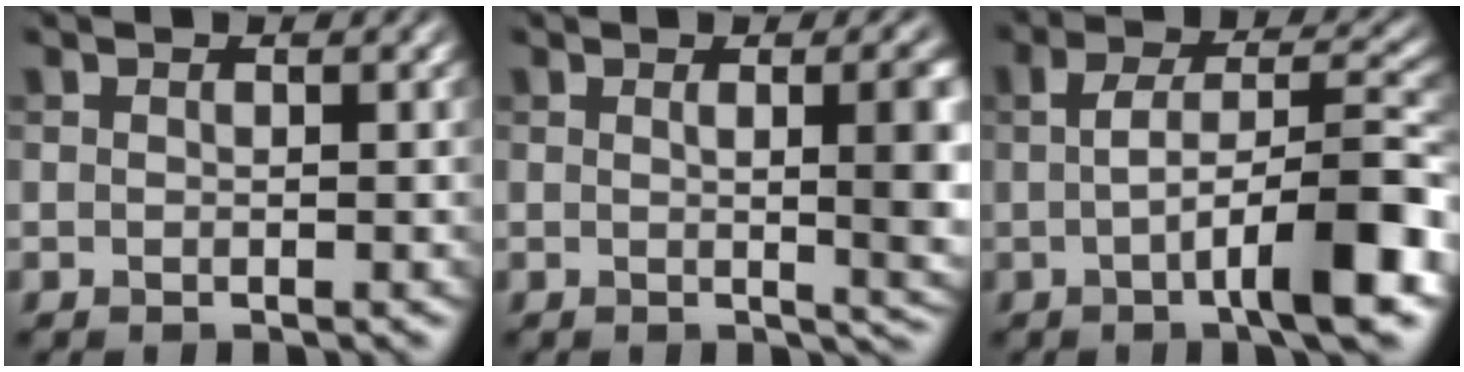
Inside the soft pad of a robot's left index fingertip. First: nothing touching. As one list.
[{"total": 6.9, "force": [0.5, 2.3, 6.5], "torque": [-0.051, 0.004, 0.005]}, {"total": 9.1, "force": [-1.7, 2.4, 8.6], "torque": [-0.124, 0.005, -0.033]}]